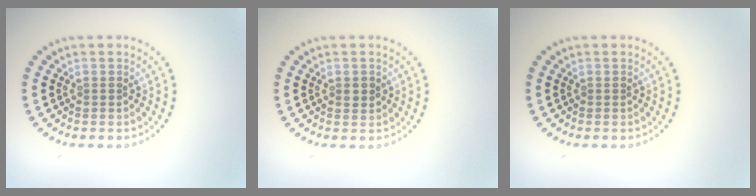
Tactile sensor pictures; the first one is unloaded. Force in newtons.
{"total": 1.0, "press": 1.0, "slide": 0.1}
{"total": 0.0}